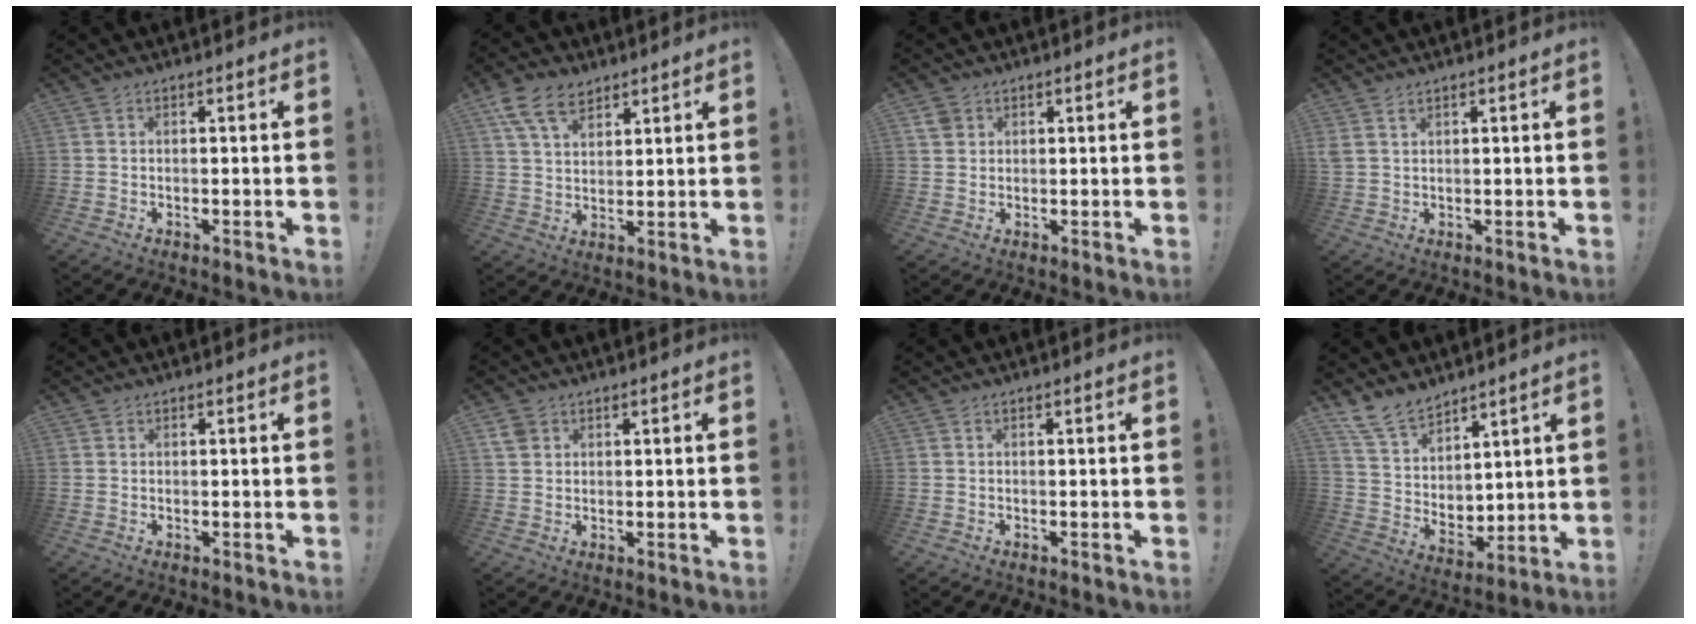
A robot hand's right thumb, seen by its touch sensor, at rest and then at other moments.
{"total": 11.3, "force": [6.8, 7.1, 5.6], "torque": [-0.102, -0.020, 0.133]}
{"total": 3.3, "force": [1.8, 2.6, 1.1], "torque": [-0.017, -0.003, 0.035]}
{"total": 2.2, "force": [1.5, 1.1, 1.2], "torque": [-0.031, 0.000, 0.031]}
{"total": 0.5, "force": [0.5, 0.2, 0.1], "torque": [0.005, -0.003, 0.008]}
{"total": 3.7, "force": [2.0, 2.7, 1.6], "torque": [-0.026, -0.003, 0.039]}
{"total": 0.0}
{"total": 12.4, "force": [10.4, 6.0, 3.0], "torque": [-0.082, -0.071, 0.206]}